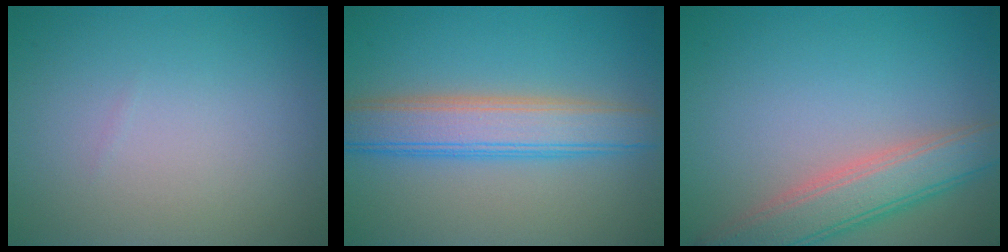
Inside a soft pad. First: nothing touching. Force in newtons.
{"total": 5.7, "press": 5.7, "slide": 0.3}
{"total": 5.2, "press": 5.2, "slide": 0.3}